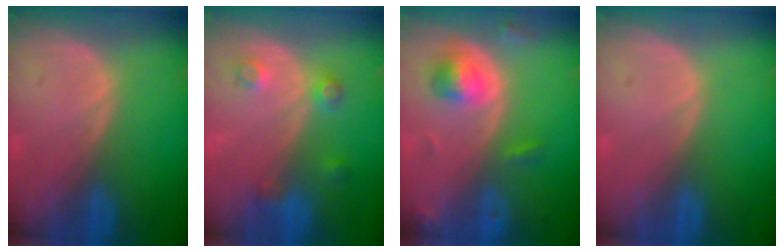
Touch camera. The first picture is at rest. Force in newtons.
{"total": 3.6, "press": 3.4, "slide": 1.3}
{"total": 4.8, "press": 4.6, "slide": 1.1}
{"total": 0.0}